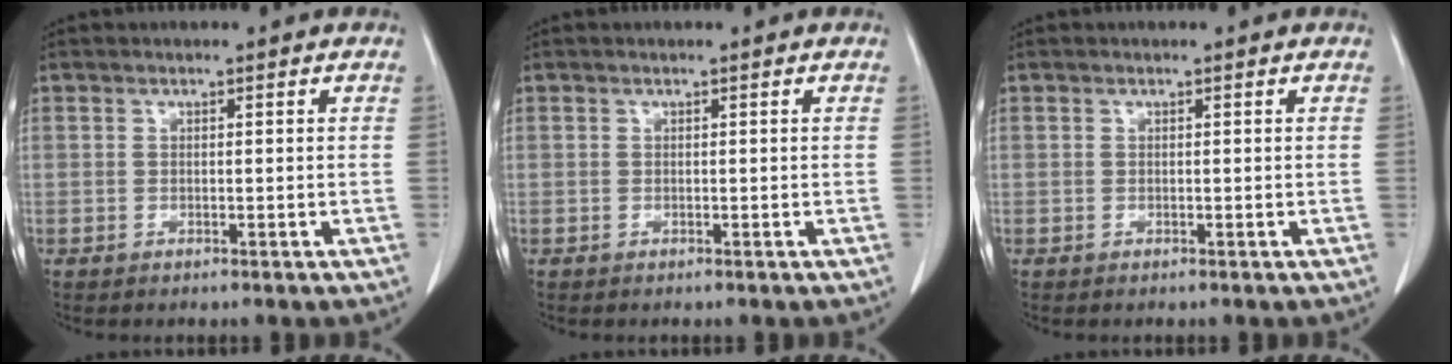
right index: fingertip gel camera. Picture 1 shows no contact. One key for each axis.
{"total": 0.0}
{"total": 0.0}